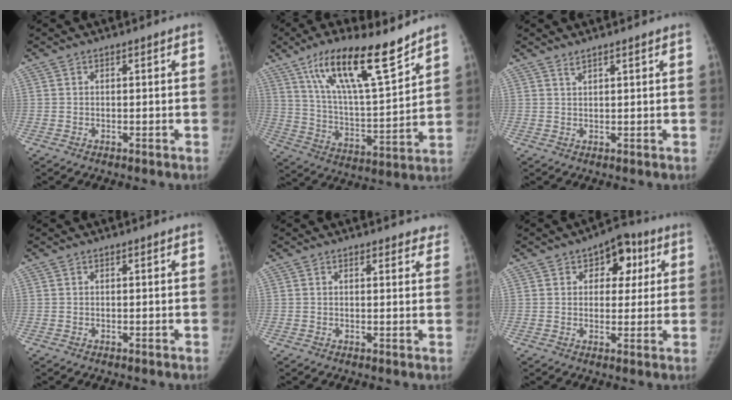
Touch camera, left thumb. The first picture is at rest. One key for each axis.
{"total": 19.3, "fx": 13.0, "fy": 4.5, "fz": 13.6, "tx": -0.208, "ty": -0.065, "tz": 0.232}
{"total": 1.6, "fx": 1.4, "fy": 0.1, "fz": 0.8, "tx": -0.013, "ty": -0.006, "tz": 0.028}
{"total": 0.0}
{"total": 3.6, "fx": 3.1, "fy": 1.4, "fz": 0.9, "tx": 0.022, "ty": -0.011, "tz": 0.023}
{"total": 7.9, "fx": 3.0, "fy": 5.2, "fz": 5.2, "tx": -0.023, "ty": -0.003, "tz": 0.033}